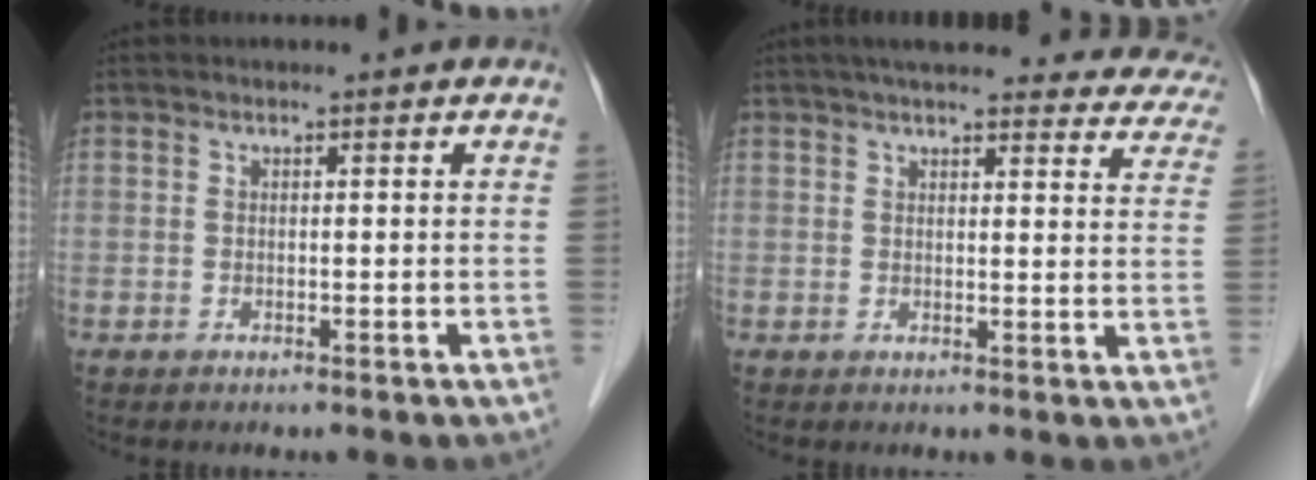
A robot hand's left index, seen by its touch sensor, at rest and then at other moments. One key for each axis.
{"total": 24.6, "fx": 22.1, "fy": 5.3, "fz": 9.4, "tx": -0.119, "ty": -0.011, "tz": 0.247}